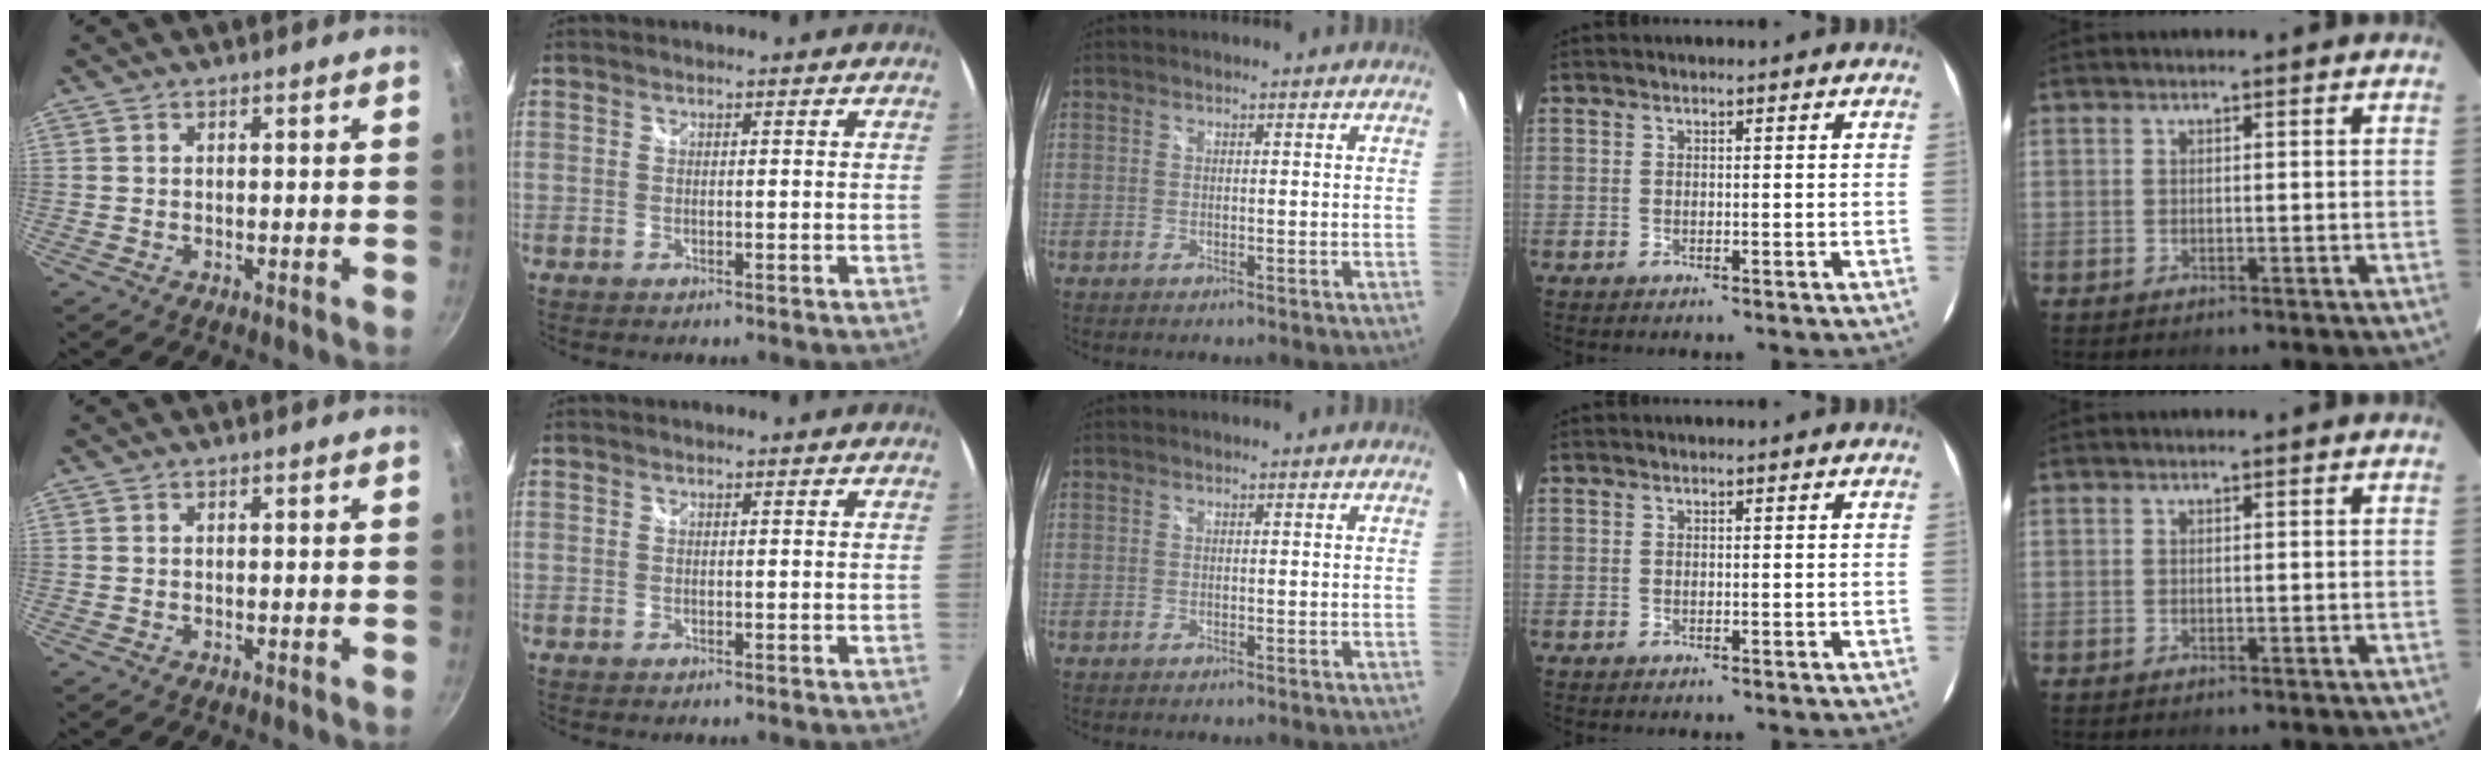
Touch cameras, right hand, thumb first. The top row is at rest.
{}